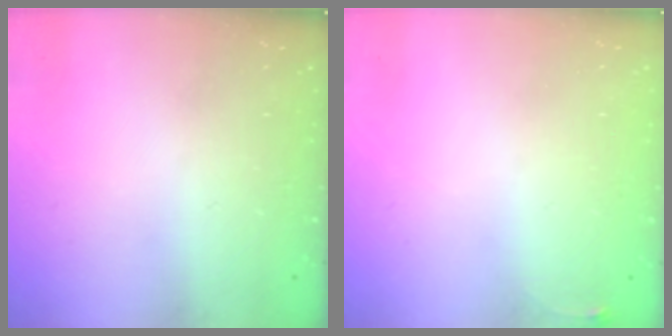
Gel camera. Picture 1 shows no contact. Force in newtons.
{"total": 3.6, "press": 3.5, "slide": 0.6}